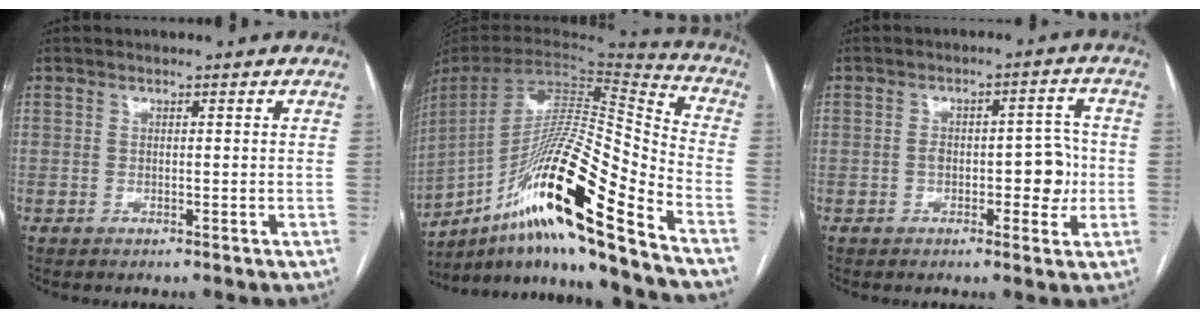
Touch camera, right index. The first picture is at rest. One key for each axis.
{"total": 24.9, "fx": -15.0, "fy": 0.4, "fz": 19.8, "tx": -0.349, "ty": -0.008, "tz": -0.271}
{"total": 6.5, "fx": -1.0, "fy": 3.1, "fz": 5.6, "tx": -0.075, "ty": 0.021, "tz": -0.010}